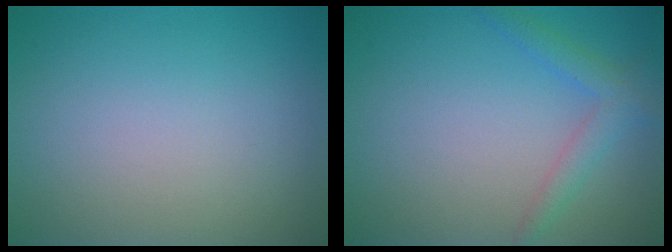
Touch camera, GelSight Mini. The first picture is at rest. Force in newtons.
{"total": 2.3, "press": 2.3, "slide": 0.2}